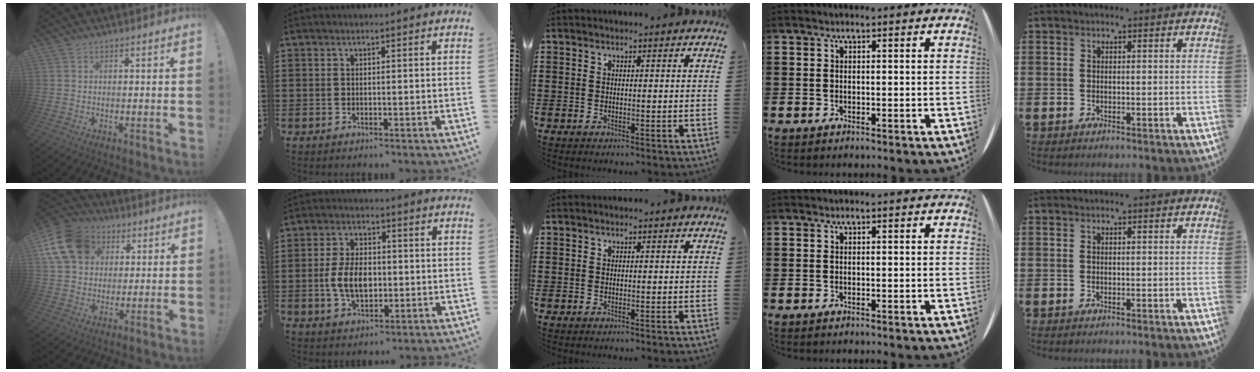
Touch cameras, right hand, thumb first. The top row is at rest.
{"thumb": {"total": 15.5, "force": [5.4, 12.3, 7.8], "torque": [-0.127, -0.010, 0.110]}, "index": {"total": 6.9, "force": [-0.8, 4.1, 5.5], "torque": [-0.113, -0.002, -0.020]}}